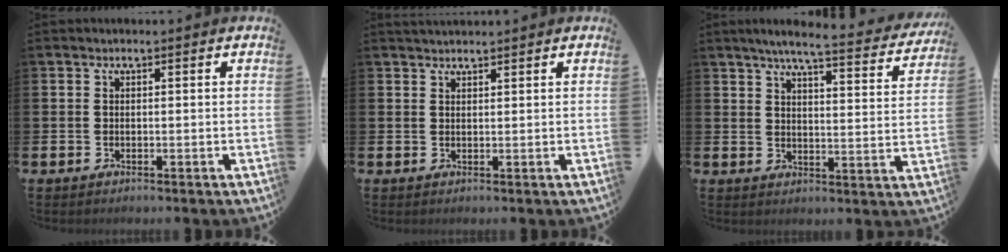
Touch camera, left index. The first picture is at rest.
{"total": 1.6, "force": [1.5, 0.2, 0.2], "torque": [-0.001, -0.001, 0.028]}
{"total": 6.1, "force": [5.5, 0.3, 2.7], "torque": [-0.057, -0.036, 0.088]}